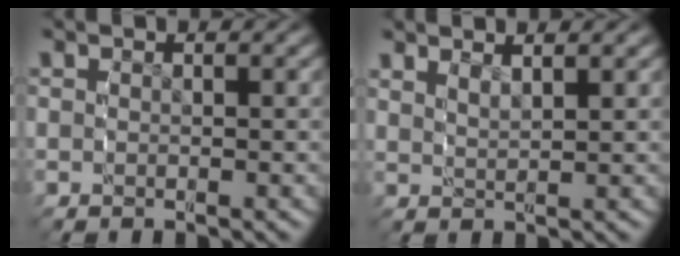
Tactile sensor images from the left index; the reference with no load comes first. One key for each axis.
{"total": 1.9, "fx": 1.7, "fy": -0.4, "fz": 0.8, "tx": -0.013, "ty": -0.006, "tz": 0.039}